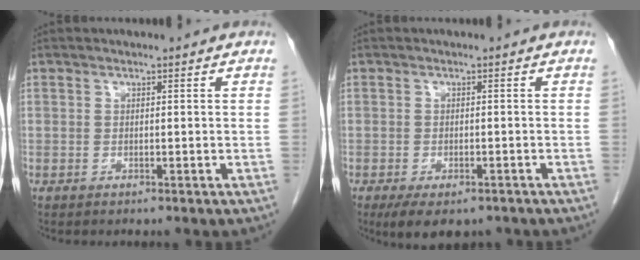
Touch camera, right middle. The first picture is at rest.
{"total": 6.6, "force": [-4.8, 2.9, 3.6], "torque": [-0.051, -0.007, -0.068]}